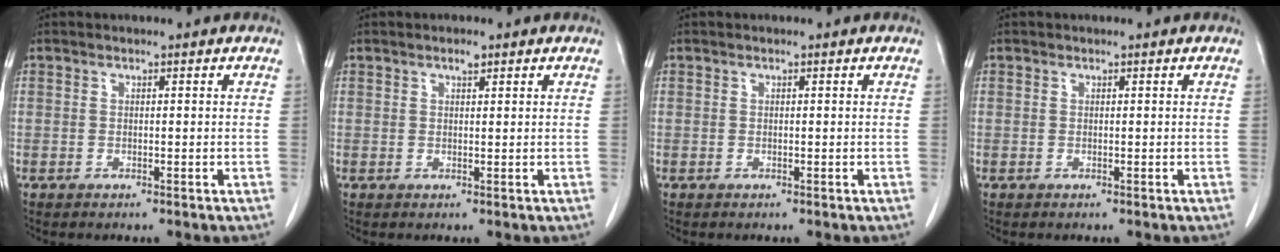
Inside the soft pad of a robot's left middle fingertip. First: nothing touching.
{"total": 1.0, "force": [0.7, 0.4, 0.7], "torque": [-0.014, 0.001, 0.011]}
{"total": 0.0}
{"total": 0.0}